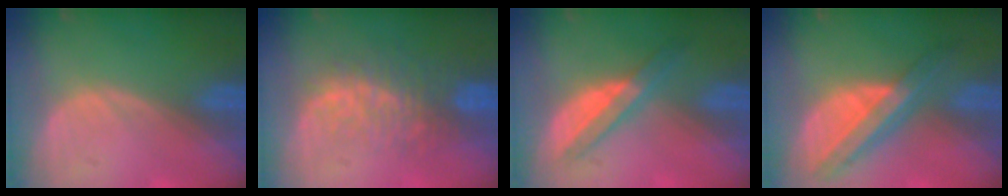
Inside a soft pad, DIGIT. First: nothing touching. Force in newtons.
{"total": 9.4, "press": 8.1, "slide": 4.7}
{"total": 5.8, "press": 5.3, "slide": 2.2}
{"total": 8.3, "press": 7.1, "slide": 4.4}